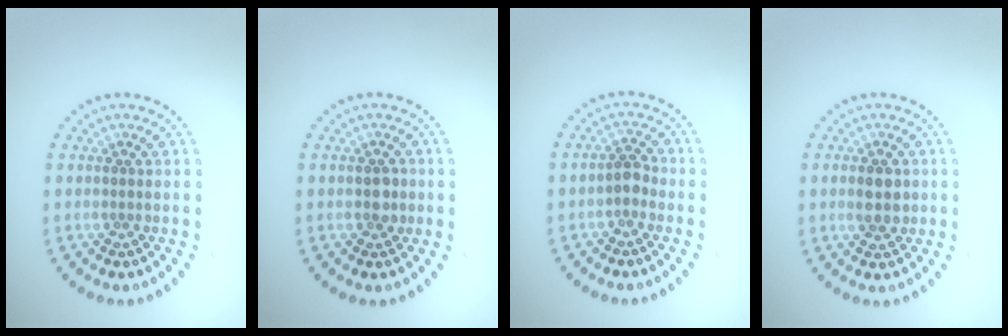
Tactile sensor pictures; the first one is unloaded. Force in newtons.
{"total": 1.6, "press": 1.6, "slide": 0.2}
{"total": 1.5, "press": 1.3, "slide": 0.7}
{"total": 2.2, "press": 2.2, "slide": 0.2}